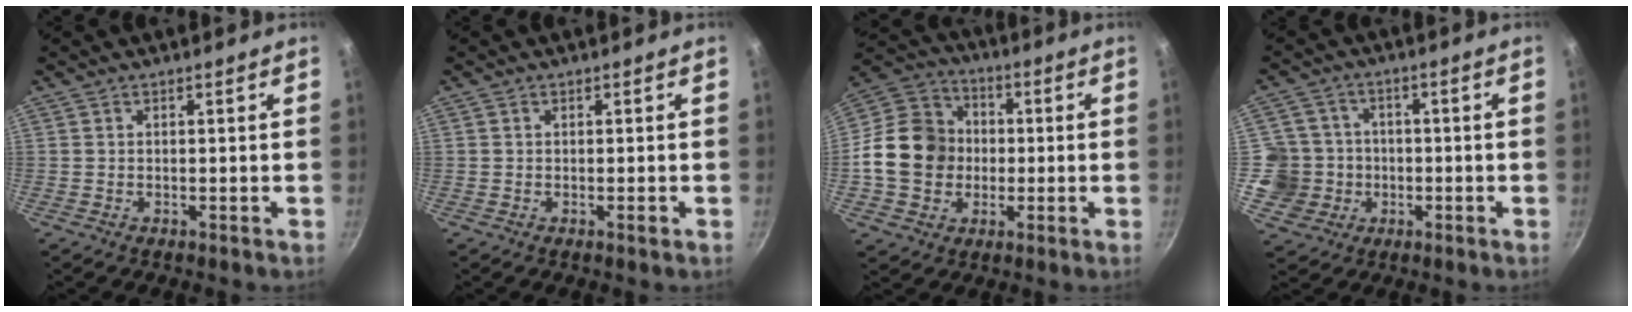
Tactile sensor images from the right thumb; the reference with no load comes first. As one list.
[{"total": 0.9, "force": [-0.2, 0.4, 0.8], "torque": [-0.014, 0.001, -0.003]}, {"total": 15.9, "force": [-1.2, 13.7, 8.0], "torque": [-0.119, 0.030, -0.031]}, {"total": 8.8, "force": [-1.2, 8.6, 1.3], "torque": [0.016, 0.020, -0.028]}]